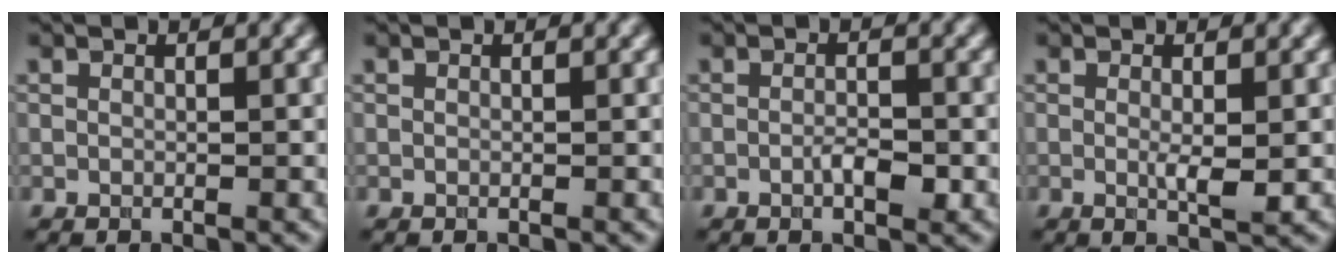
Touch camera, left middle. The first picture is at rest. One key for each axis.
{"total": 0.0}
{"total": 1.9, "fx": -0.6, "fy": 0.7, "fz": 1.7, "tx": -0.032, "ty": -0.004, "tz": -0.012}
{"total": 2.0, "fx": -0.1, "fy": 0.3, "fz": 1.9, "tx": -0.032, "ty": -0.008, "tz": 0.000}